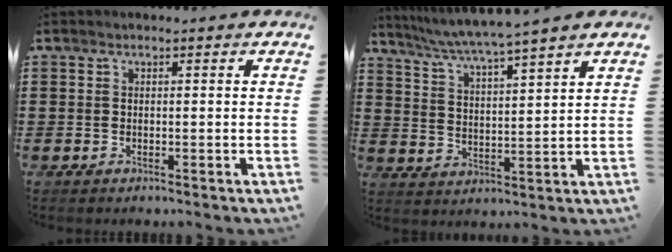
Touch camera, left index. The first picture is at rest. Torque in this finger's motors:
{"motor_torque": [2.14, 0.00, -0.16, -0.12]}